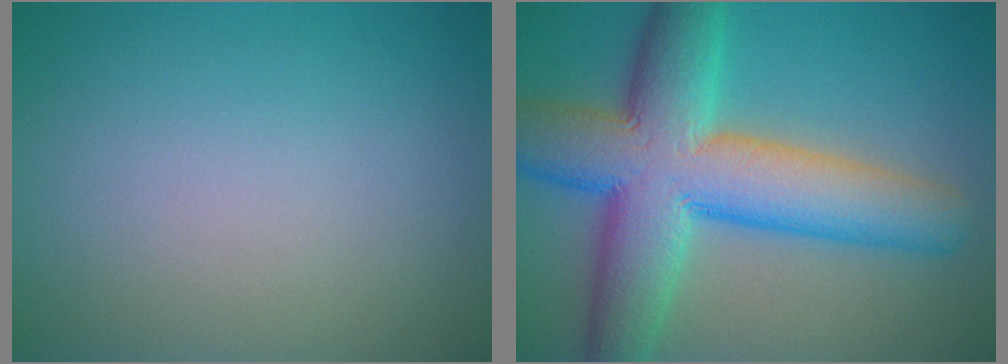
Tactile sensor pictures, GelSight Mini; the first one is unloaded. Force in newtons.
{"total": 12.3, "press": 12.3, "slide": 0.3}